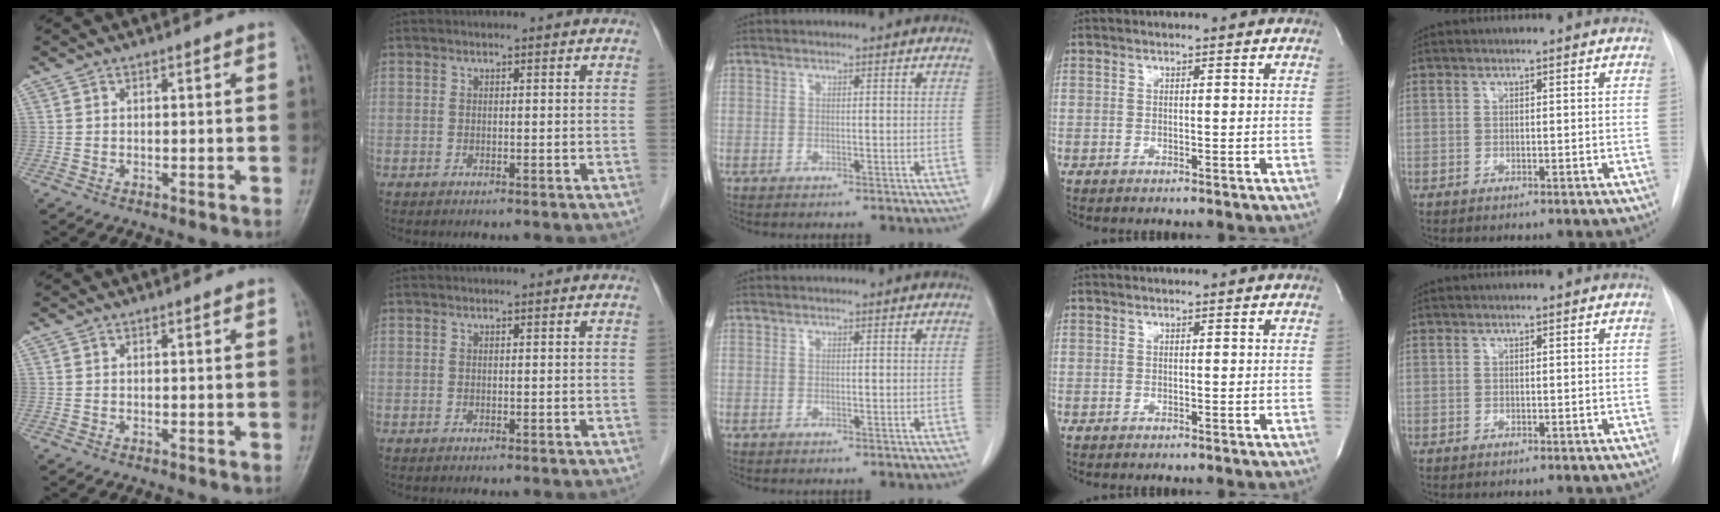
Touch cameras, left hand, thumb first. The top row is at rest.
{}